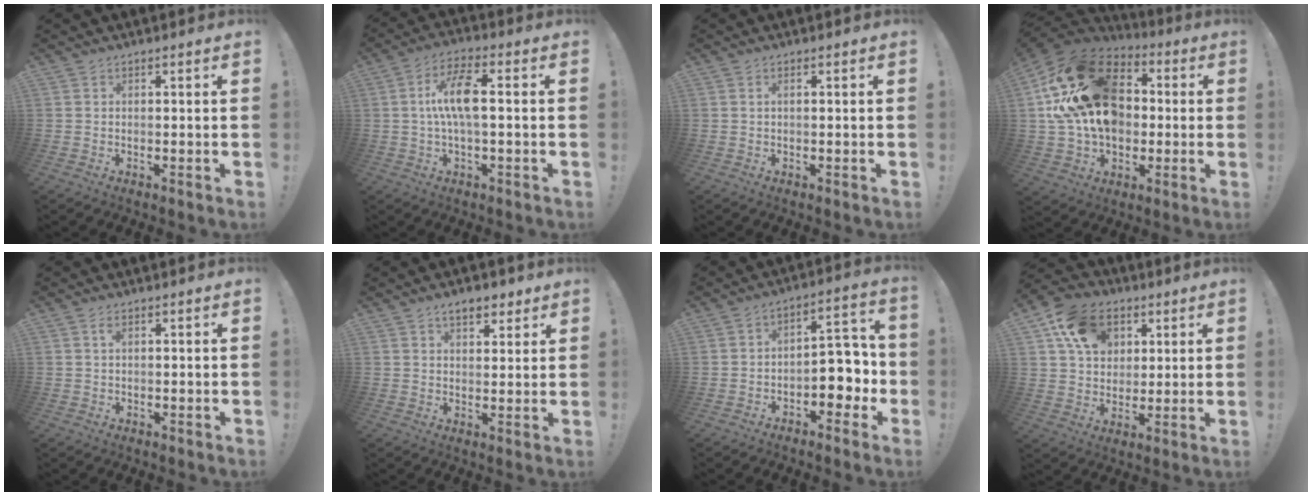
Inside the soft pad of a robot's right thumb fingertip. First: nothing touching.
{"total": 10.8, "force": [0.9, 3.7, 10.1], "torque": [-0.185, 0.005, 0.012]}
{"total": 0.9, "force": [0.3, 0.0, 0.9], "torque": [-0.019, 0.001, 0.005]}
{"total": 26.3, "force": [4.6, 19.1, 17.5], "torque": [-0.310, -0.006, 0.103]}
{"total": 1.3, "force": [0.5, 1.2, 0.3], "torque": [0.008, -0.004, 0.006]}
{"total": 5.9, "force": [4.0, 3.1, 3.1], "torque": [-0.036, -0.013, 0.069]}
{"total": 9.9, "force": [-3.8, 6.5, 6.4], "torque": [-0.057, 0.021, -0.058]}
{"total": 15.5, "force": [6.6, 11.8, 7.6], "torque": [-0.111, -0.019, 0.128]}